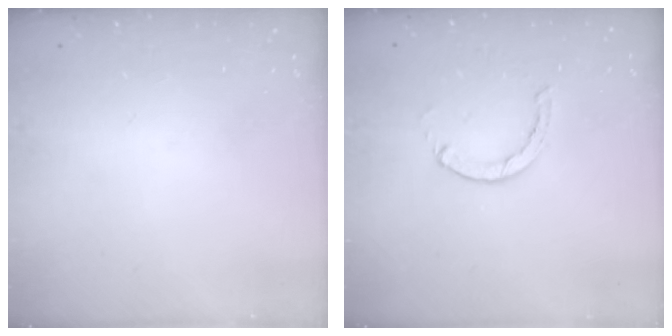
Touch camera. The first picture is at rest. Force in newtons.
{"total": 1.3, "press": 1.3, "slide": 0.3}